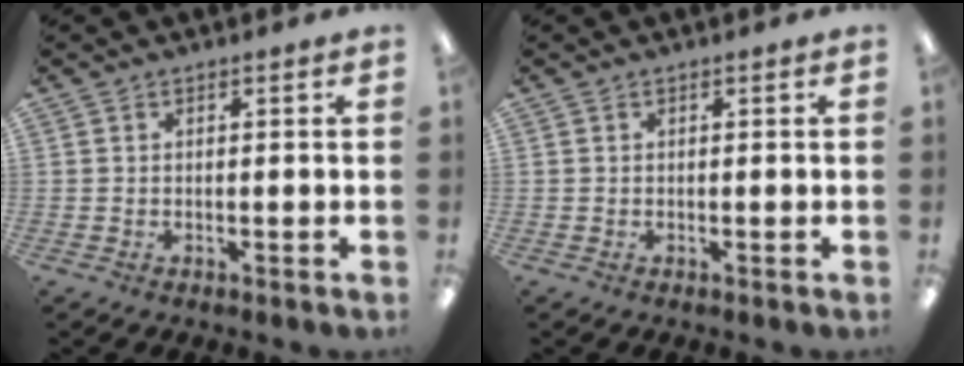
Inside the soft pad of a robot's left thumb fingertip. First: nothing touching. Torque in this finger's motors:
{"motor_torque": [0.00, 0.00, 0.00, 0.00, -0.01]}